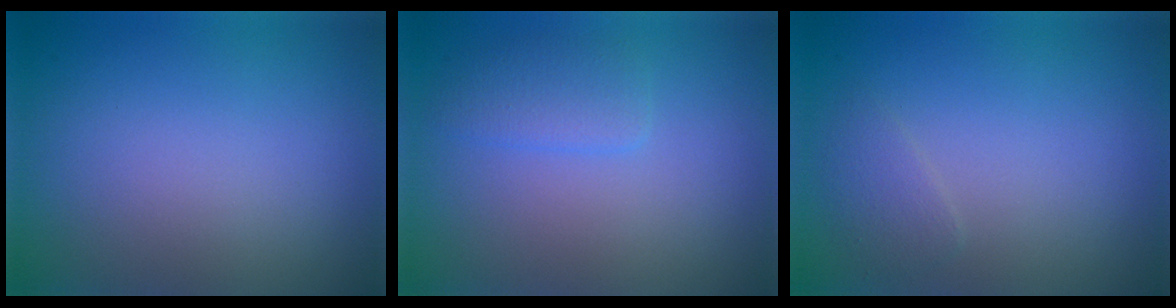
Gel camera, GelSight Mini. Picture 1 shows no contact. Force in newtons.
{"total": 1.9, "press": 1.9, "slide": 0.1}
{"total": 1.3, "press": 1.3, "slide": 0.1}